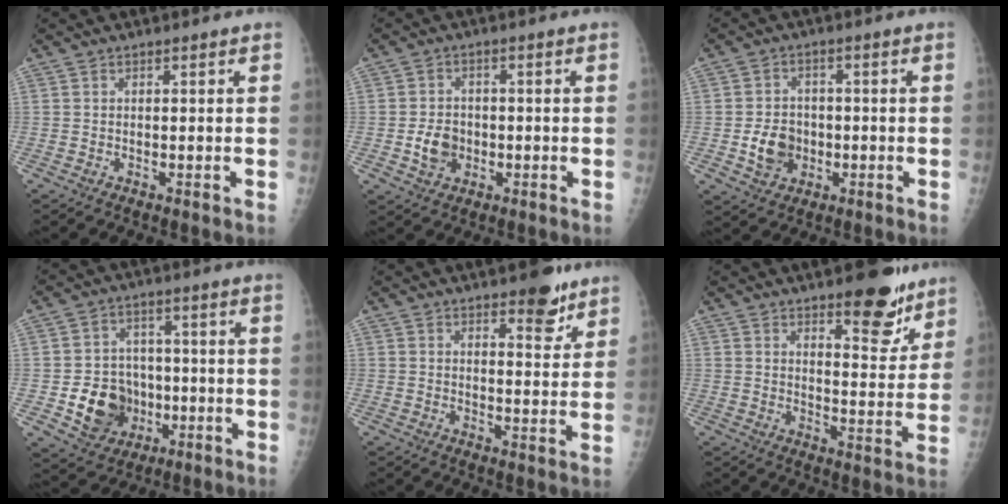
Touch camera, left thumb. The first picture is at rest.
{"total": 5.3, "force": [-1.4, 4.3, 2.7], "torque": [-0.032, 0.009, -0.025]}
{"total": 6.9, "force": [-1.7, 5.8, 3.4], "torque": [-0.037, 0.010, -0.028]}
{"total": 11.6, "force": [-3.1, 9.7, 5.4], "torque": [-0.047, 0.017, -0.042]}
{"total": 6.5, "force": [4.5, 2.5, 3.9], "torque": [-0.028, -0.028, 0.059]}
{"total": 11.4, "force": [7.9, 4.2, 7.1], "torque": [-0.057, -0.053, 0.112]}